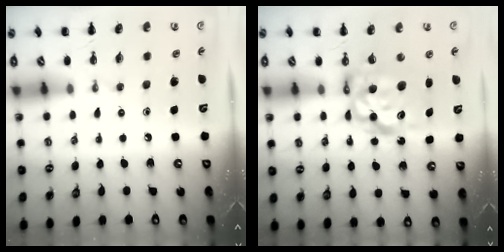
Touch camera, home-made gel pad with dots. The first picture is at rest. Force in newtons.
{"total": 8.9, "press": 8.6, "slide": 2.3}